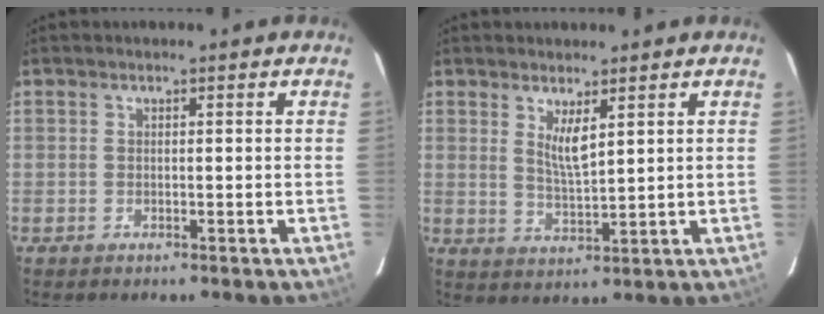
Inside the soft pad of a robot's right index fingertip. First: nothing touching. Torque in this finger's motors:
{"motor_torque": [0.79, 0.51, 0.16, 0.08]}